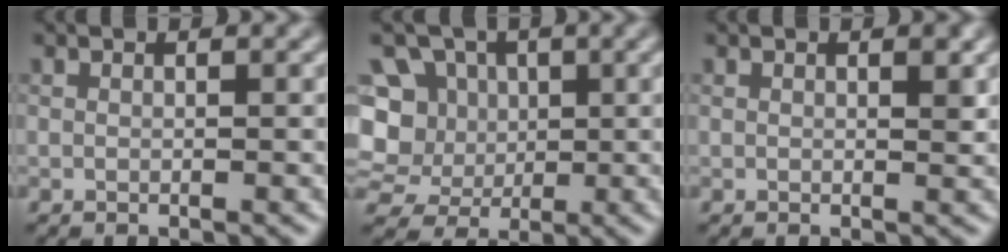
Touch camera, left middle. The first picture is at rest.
{"total": 10.4, "force": [0.7, 9.5, 4.3], "torque": [-0.104, 0.036, -0.008]}
{"total": 0.9, "force": [0.4, 0.3, 0.8], "torque": [-0.006, -0.001, 0.011]}